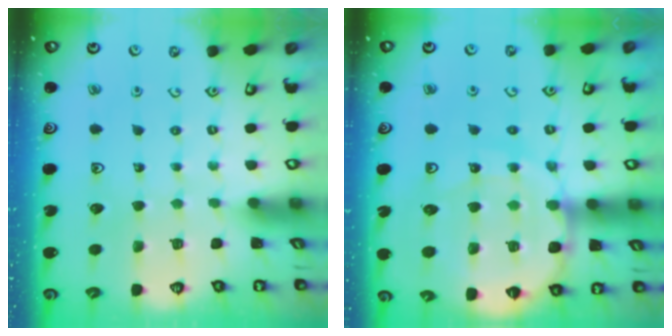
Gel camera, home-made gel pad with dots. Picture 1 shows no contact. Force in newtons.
{"total": 17.8, "press": 17.4, "slide": 3.8}